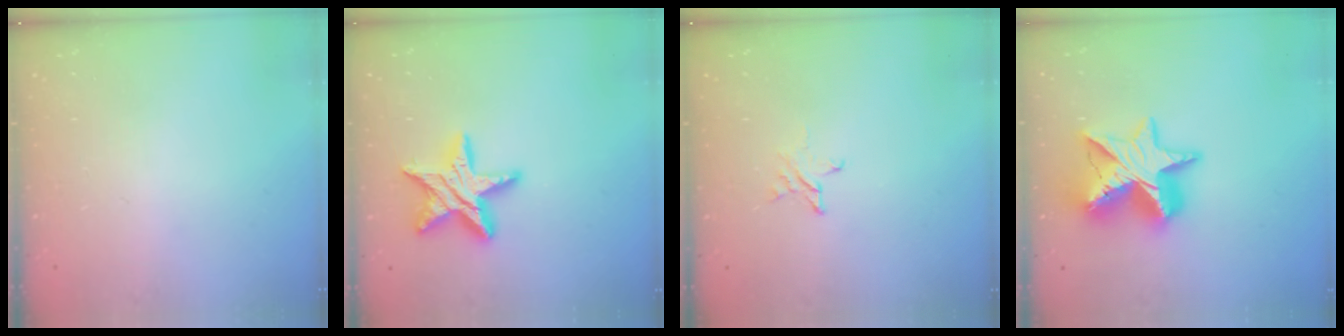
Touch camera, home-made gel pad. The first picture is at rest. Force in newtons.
{"total": 15.8, "press": 15.8, "slide": 1.0}
{"total": 3.0, "press": 3.0, "slide": 0.3}
{"total": 18.3, "press": 18.2, "slide": 1.3}